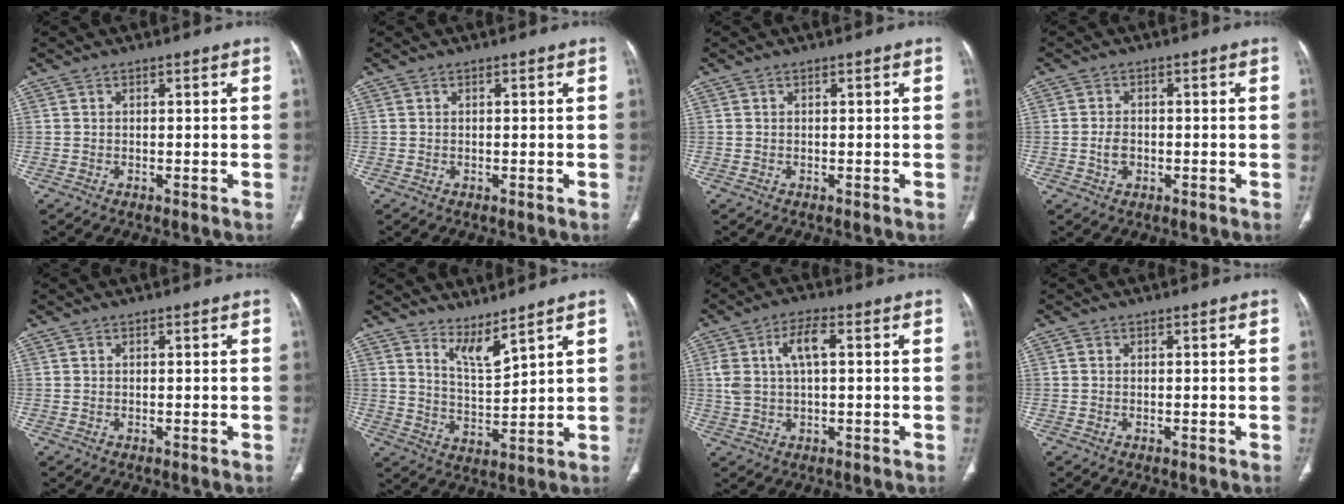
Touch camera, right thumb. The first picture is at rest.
{"total": 0.0}
{"total": 0.0}
{"total": 2.7, "force": [-0.6, 2.0, 1.7], "torque": [-0.025, 0.007, -0.010]}
{"total": 0.0}
{"total": 5.8, "force": [4.8, 0.8, 3.1], "torque": [-0.054, -0.057, 0.103]}
{"total": 7.1, "force": [1.6, 3.1, 6.2], "torque": [-0.134, 0.018, 0.032]}
{"total": 0.0}